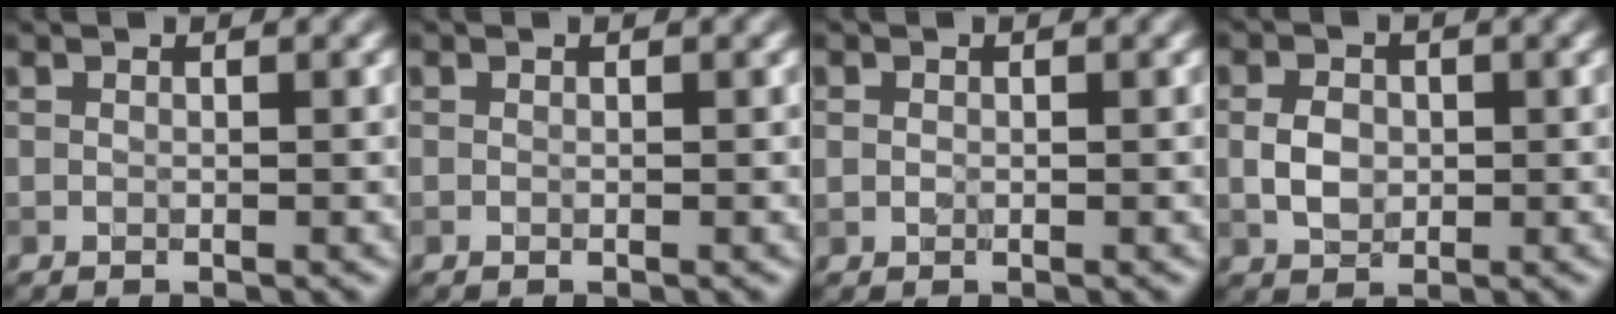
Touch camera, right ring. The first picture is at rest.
{"total": 0.0}
{"total": 0.7, "force": [0.0, 0.6, 0.3], "torque": [-0.003, -0.002, 0.000]}
{"total": 2.6, "force": [-0.1, 2.0, 1.7], "torque": [-0.034, 0.000, -0.004]}